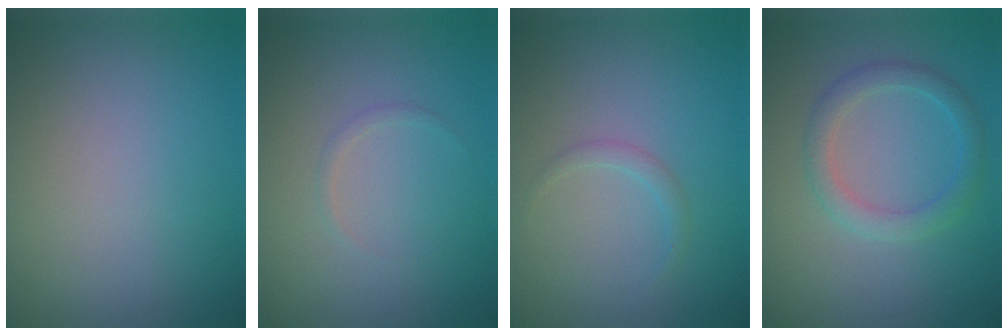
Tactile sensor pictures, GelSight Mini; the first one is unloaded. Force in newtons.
{"total": 0.5, "press": 0.5, "slide": 0.0}
{"total": 0.9, "press": 0.9, "slide": 0.1}
{"total": 2.6, "press": 2.6, "slide": 0.2}